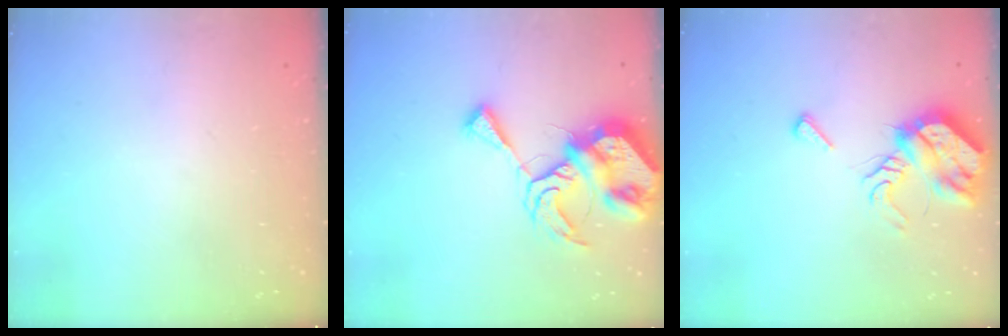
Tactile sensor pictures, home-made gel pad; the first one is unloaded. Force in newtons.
{"total": 13.2, "press": 13.1, "slide": 1.4}
{"total": 9.9, "press": 9.8, "slide": 1.1}